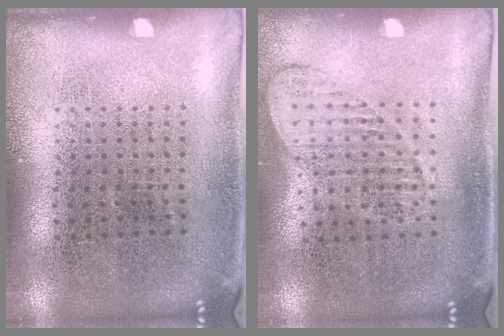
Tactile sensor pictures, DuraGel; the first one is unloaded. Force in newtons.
{"total": 1.1, "press": 1.1, "slide": 0.2}